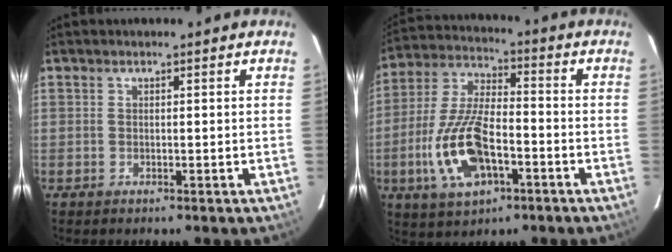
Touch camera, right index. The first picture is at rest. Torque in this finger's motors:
{"motor_torque": [1.25, -0.89, 0.73, 0.12]}